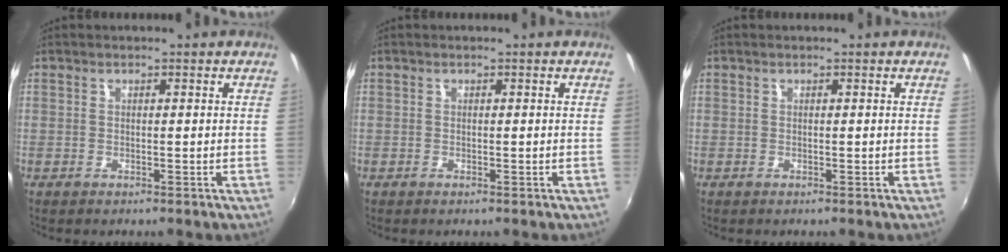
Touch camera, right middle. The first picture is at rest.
{"total": 0.0}
{"total": 0.0}